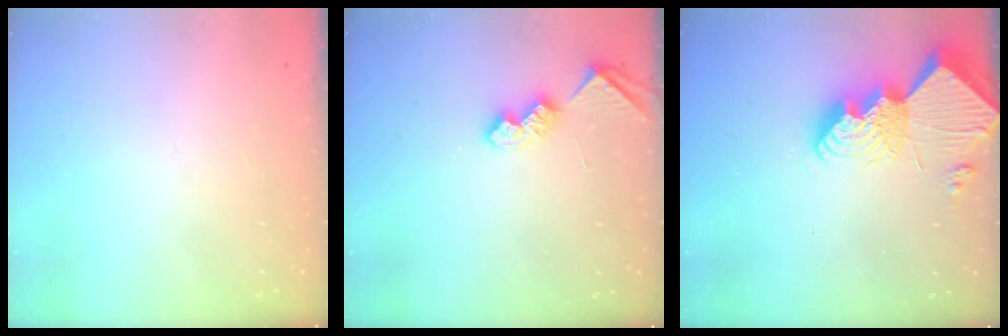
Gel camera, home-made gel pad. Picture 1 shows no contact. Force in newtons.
{"total": 7.2, "press": 7.2, "slide": 0.5}
{"total": 16.8, "press": 16.8, "slide": 1.7}